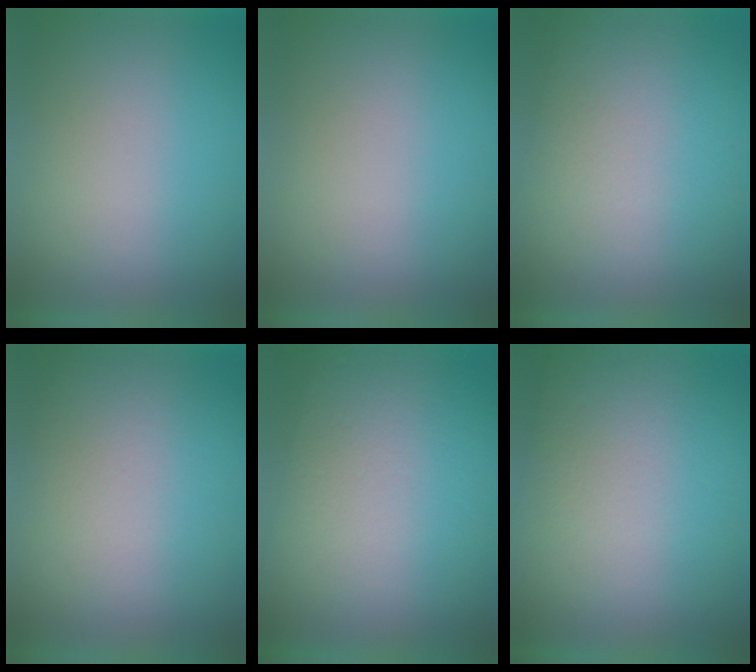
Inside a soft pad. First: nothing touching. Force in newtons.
{"total": 0.0}
{"total": 2.6}
{"total": 1.4}
{"total": 2.9}
{"total": 2.9}